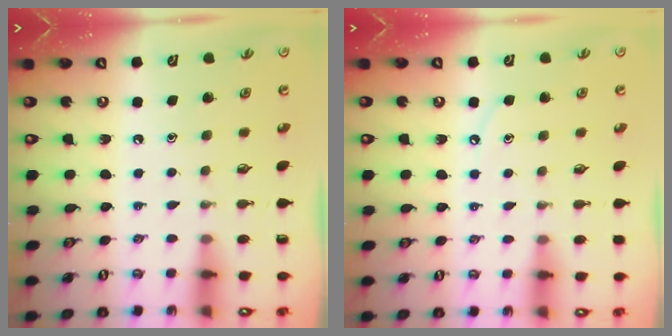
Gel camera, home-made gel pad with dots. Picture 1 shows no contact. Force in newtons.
{"total": 3.6, "press": 3.6, "slide": 0.5}